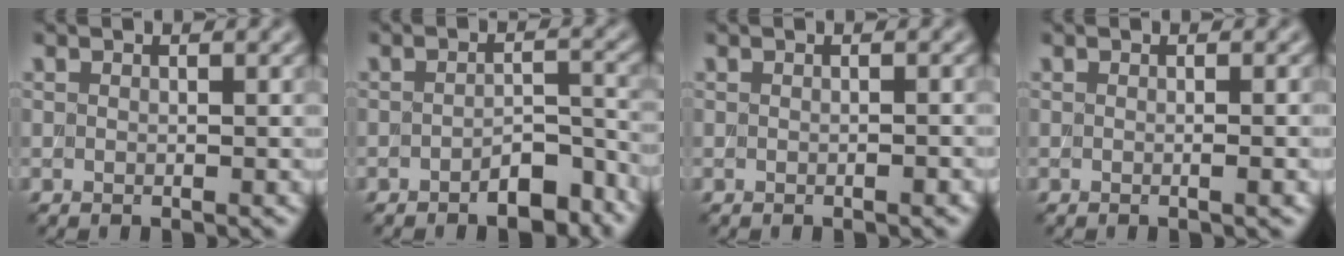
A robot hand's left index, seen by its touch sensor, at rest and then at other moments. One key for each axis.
{"total": 3.7, "fx": -2.6, "fy": 1.2, "fz": 2.3, "tx": -0.034, "ty": 0.008, "tz": -0.041}
{"total": 0.9, "fx": -0.2, "fy": 0.3, "fz": 0.8, "tx": -0.006, "ty": -0.001, "tz": -0.006}
{"total": 1.7, "fx": 0.0, "fy": 0.6, "fz": 1.6, "tx": -0.012, "ty": -0.003, "tz": -0.010}